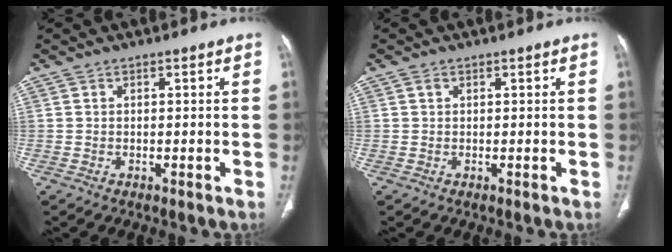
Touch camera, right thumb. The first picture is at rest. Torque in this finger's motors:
{"motor_torque": [-0.01, -0.08, 0.07, 0.36, -0.01]}